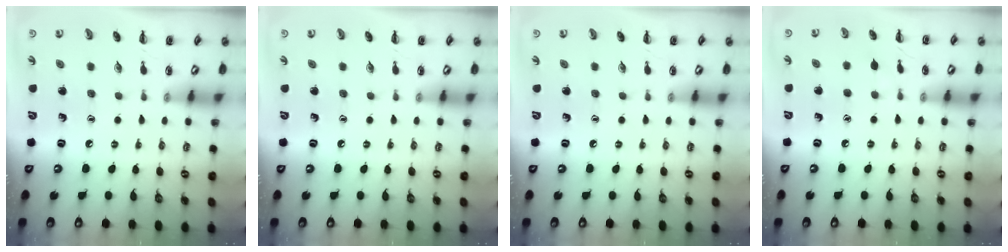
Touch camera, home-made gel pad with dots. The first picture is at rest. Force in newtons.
{"total": 0.0}
{"total": 0.0}
{"total": 3.9, "press": 3.5, "slide": 1.5}